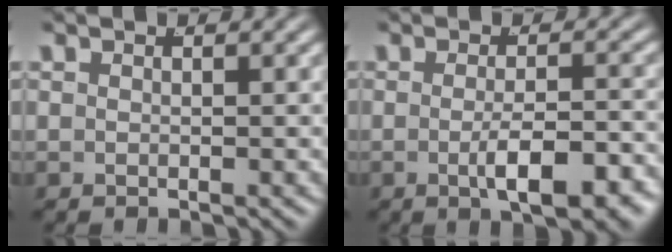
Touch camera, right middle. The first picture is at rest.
{"total": 4.7, "force": [-2.4, 1.0, 3.9], "torque": [-0.058, -0.013, -0.032]}